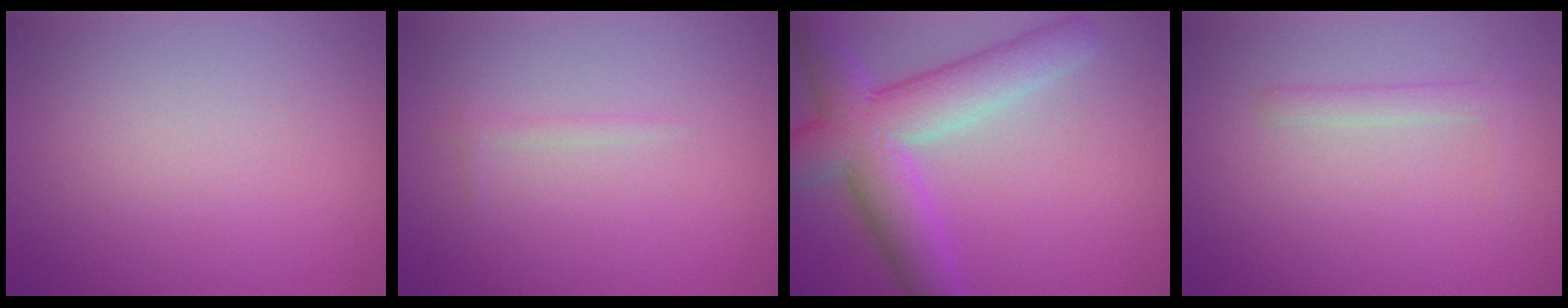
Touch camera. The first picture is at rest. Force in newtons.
{"total": 0.7, "press": 0.7, "slide": 0.1}
{"total": 8.6, "press": 8.5, "slide": 0.5}
{"total": 0.9, "press": 0.9, "slide": 0.1}